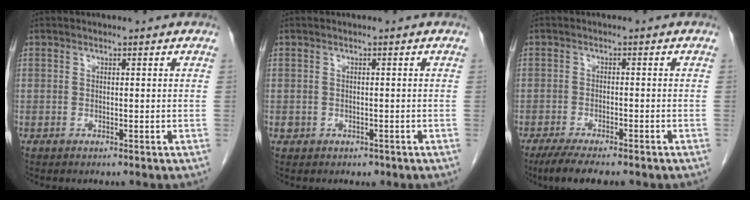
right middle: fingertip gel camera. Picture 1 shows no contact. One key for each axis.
{"total": 1.4, "fx": -0.6, "fy": 1.2, "fz": 0.4, "tx": -0.006, "ty": 0.004, "tz": -0.003}
{"total": 7.6, "fx": -5.9, "fy": 1.6, "fz": 4.5, "tx": -0.070, "ty": -0.014, "tz": -0.088}